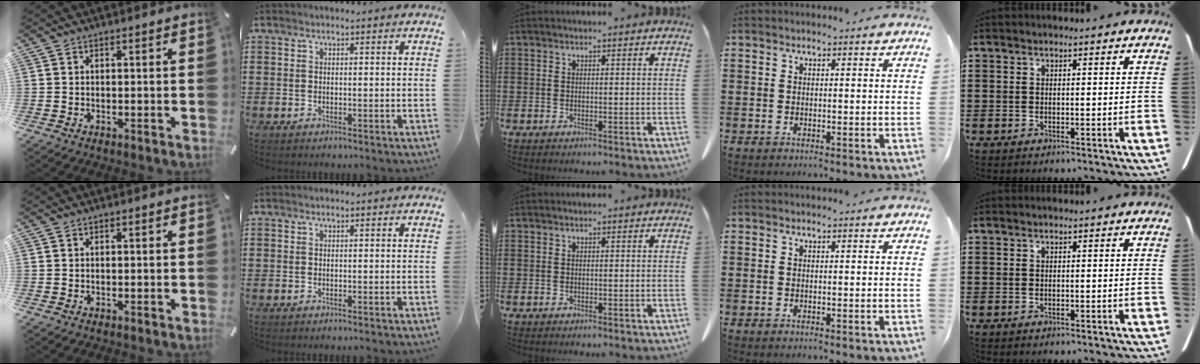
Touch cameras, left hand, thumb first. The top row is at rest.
{}